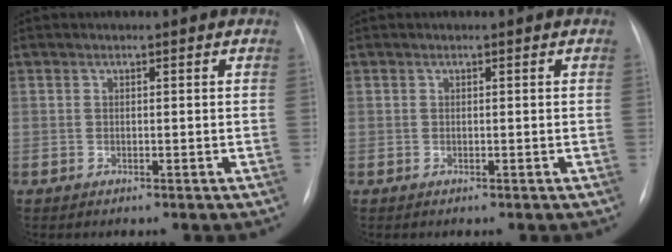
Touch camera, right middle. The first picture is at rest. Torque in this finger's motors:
{"motor_torque": [0.00, 0.00, 0.00, 0.00]}